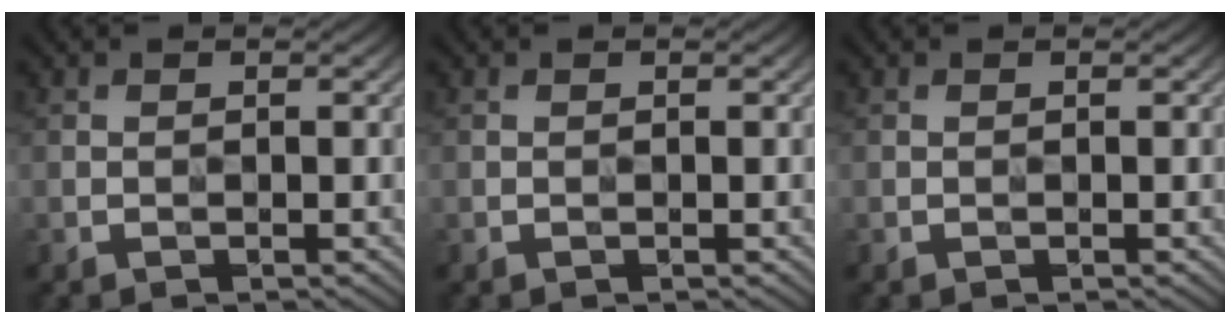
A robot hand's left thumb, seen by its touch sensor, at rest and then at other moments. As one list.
[{"total": 0.0}, {"total": 0.0}]